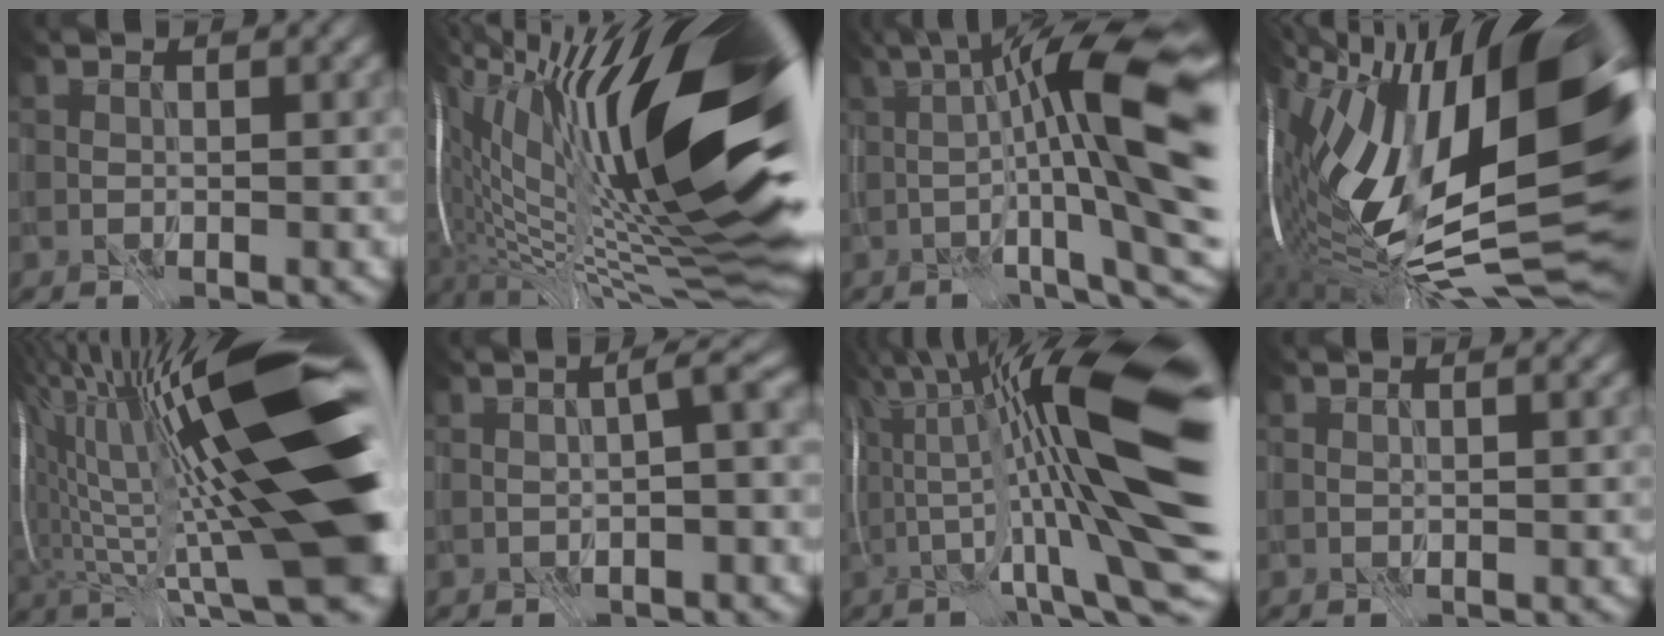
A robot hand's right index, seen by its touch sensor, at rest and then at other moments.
{"total": 22.6, "force": [4.4, 6.3, 21.2], "torque": [-0.326, 0.005, 0.065]}
{"total": 14.4, "force": [-0.6, 2.5, 14.2], "torque": [-0.190, 0.033, -0.005]}
{"total": 20.7, "force": [1.5, 7.3, 19.3], "torque": [-0.334, -0.003, 0.007]}
{"total": 22.0, "force": [3.6, 4.5, 21.2], "torque": [-0.336, 0.022, 0.064]}
{"total": 2.3, "force": [-0.8, 0.3, 2.2], "torque": [-0.036, 0.008, -0.018]}
{"total": 18.7, "force": [0.4, 3.4, 18.4], "torque": [-0.279, 0.032, 0.010]}
{"total": 0.0}